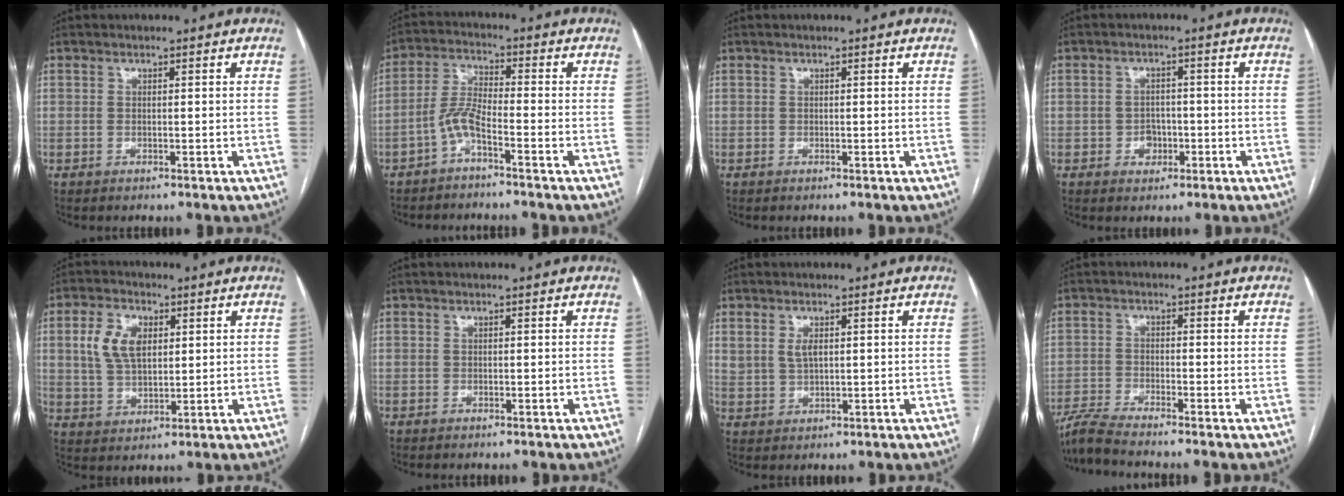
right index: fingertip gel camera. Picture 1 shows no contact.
{"total": 4.5, "force": [-2.9, 0.5, 3.4], "torque": [-0.078, 0.009, -0.063]}
{"total": 0.0}
{"total": 2.8, "force": [-0.8, 2.3, 1.3], "torque": [-0.016, 0.008, -0.006]}
{"total": 7.8, "force": [2.2, 4.6, 5.9], "torque": [-0.131, 0.015, 0.049]}
{"total": 0.0}
{"total": 3.0, "force": [1.3, 1.6, 2.2], "torque": [-0.050, 0.005, 0.030]}
{"total": 5.1, "force": [-4.6, -1.1, 1.8], "torque": [-0.038, -0.020, -0.091]}